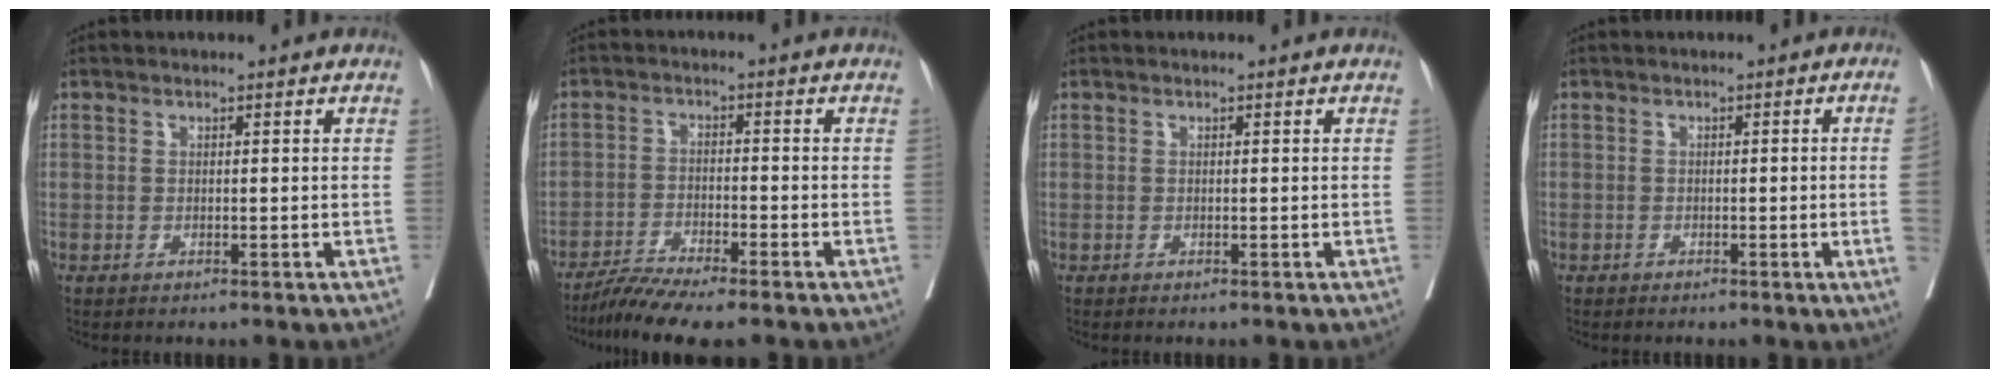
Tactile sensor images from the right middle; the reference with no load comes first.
{"total": 6.6, "force": [-5.6, -0.5, 3.5], "torque": [-0.061, -0.022, -0.099]}
{"total": 0.0}
{"total": 3.2, "force": [-0.7, -1.2, 2.9], "torque": [-0.039, -0.005, -0.007]}